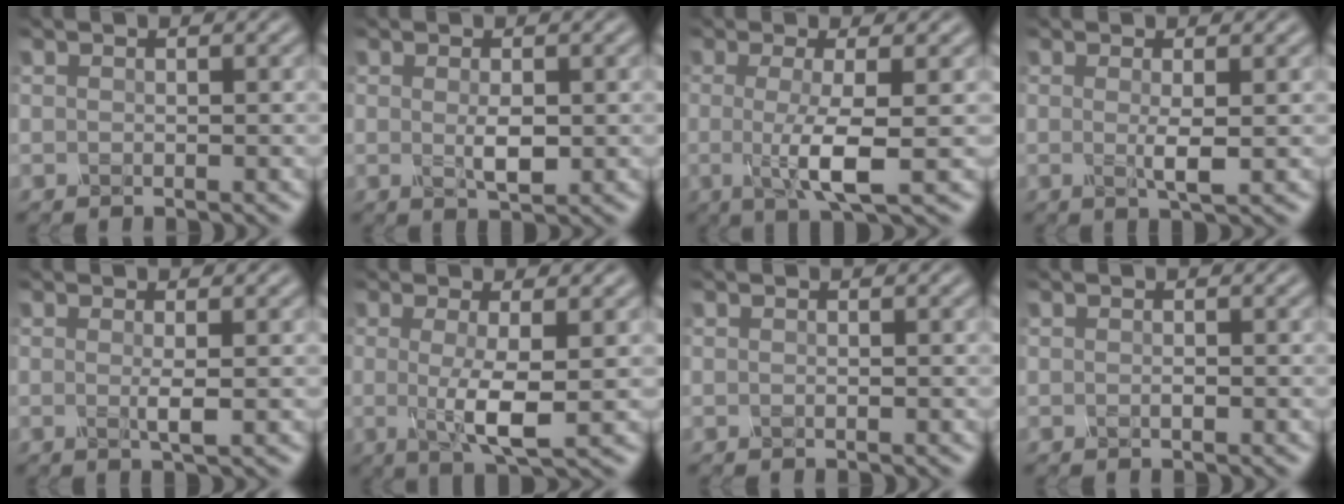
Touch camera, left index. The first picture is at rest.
{"total": 2.3, "force": [0.0, 0.8, 2.1], "torque": [-0.043, -0.005, 0.003]}
{"total": 5.0, "force": [-0.5, 1.0, 4.9], "torque": [-0.088, -0.010, -0.010]}
{"total": 2.1, "force": [0.0, 0.3, 2.1], "torque": [-0.042, -0.005, 0.000]}
{"total": 1.7, "force": [0.0, 0.2, 1.7], "torque": [-0.033, -0.002, -0.002]}
{"total": 4.4, "force": [-0.2, 0.8, 4.4], "torque": [-0.083, -0.009, -0.001]}
{"total": 0.0}
{"total": 0.6, "force": [-0.1, 0.2, 0.5], "torque": [-0.011, -0.001, -0.001]}